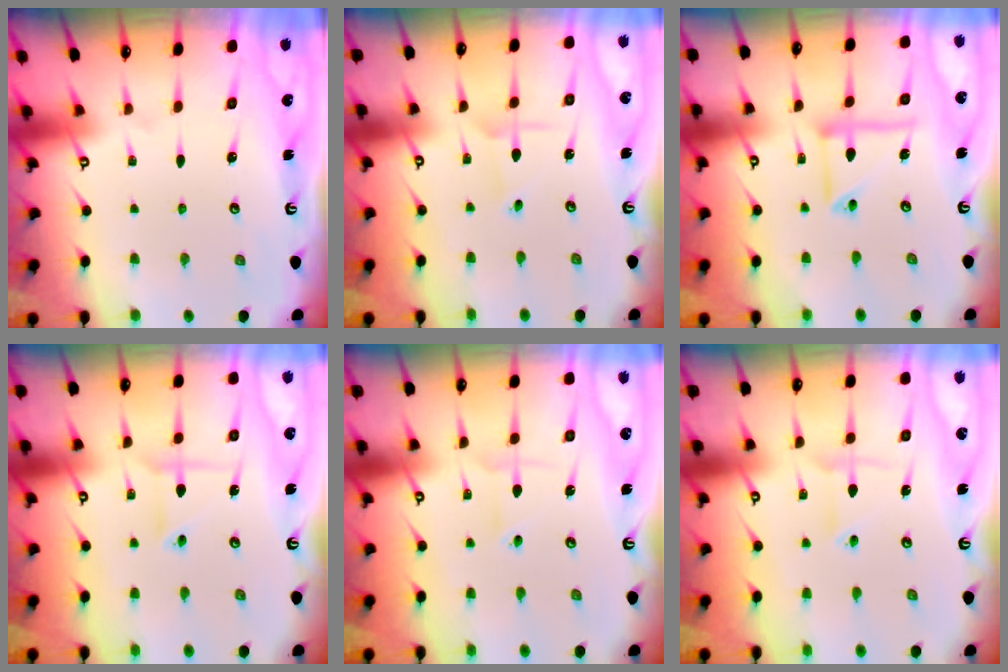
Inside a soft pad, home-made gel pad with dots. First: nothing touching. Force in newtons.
{"total": 1.8, "press": 1.8, "slide": 0.1}
{"total": 9.0, "press": 9.0, "slide": 0.7}
{"total": 3.8, "press": 3.7, "slide": 0.3}
{"total": 2.0, "press": 2.0, "slide": 0.2}
{"total": 2.5, "press": 2.3, "slide": 0.8}